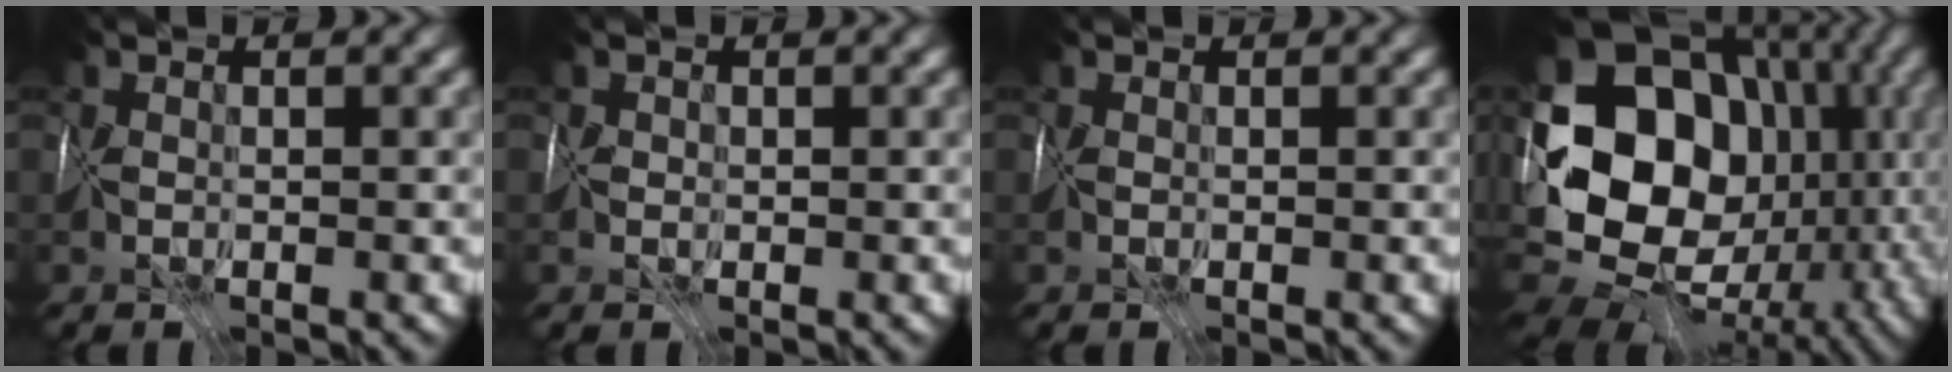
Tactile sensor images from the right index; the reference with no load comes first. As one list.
[{"total": 0.5, "force": [0.0, 0.4, -0.3], "torque": [0.011, 0.007, -0.007]}, {"total": 0.0}, {"total": 15.3, "force": [0.8, 12.4, 8.9], "torque": [-0.143, -0.010, 0.029]}]